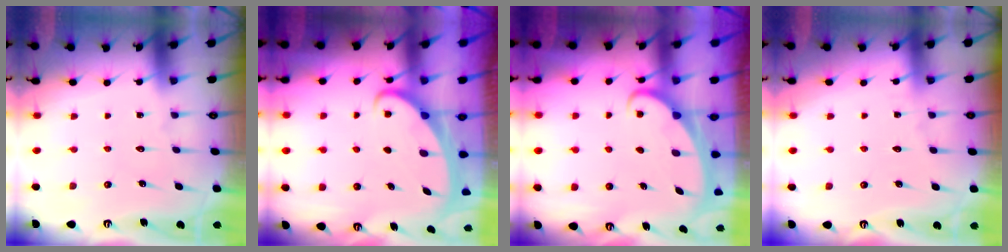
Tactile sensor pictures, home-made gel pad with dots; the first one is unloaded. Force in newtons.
{"total": 2.2, "press": 2.2, "slide": 0.3}
{"total": 2.4, "press": 2.3, "slide": 0.3}
{"total": 2.0, "press": 2.0, "slide": 0.2}